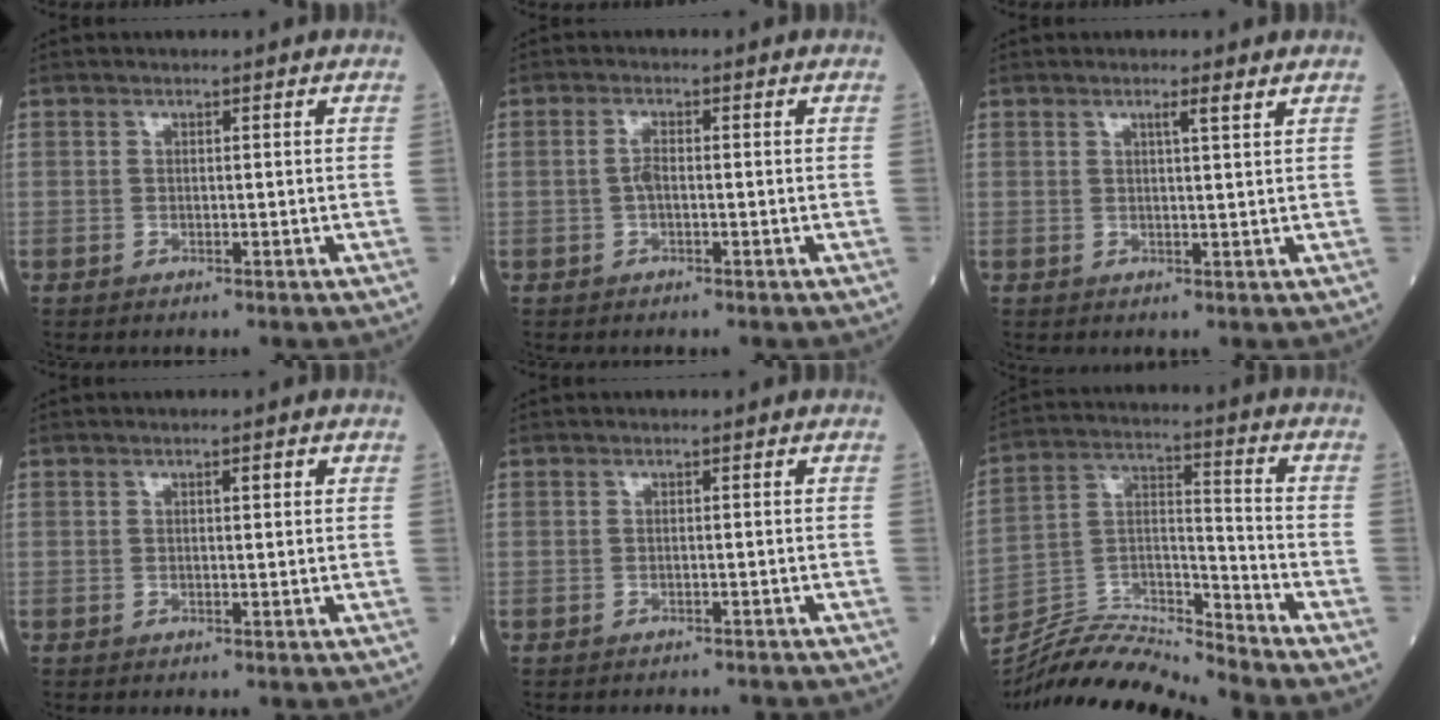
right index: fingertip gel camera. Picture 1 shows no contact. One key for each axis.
{"total": 1.9, "fx": -0.2, "fy": 0.6, "fz": 1.8, "tx": -0.040, "ty": 0.003, "tz": -0.005}
{"total": 1.7, "fx": 1.1, "fy": -0.3, "fz": 1.3, "tx": -0.023, "ty": 0.001, "tz": 0.020}
{"total": 1.1, "fx": 0.5, "fy": 0.2, "fz": 1.0, "tx": -0.014, "ty": 0.002, "tz": 0.005}
{"total": 3.1, "fx": -3.1, "fy": 0.3, "fz": 0.3, "tx": -0.002, "ty": -0.007, "tz": -0.035}
{"total": 12.8, "fx": -12.6, "fy": -1.0, "fz": 2.0, "tx": -0.034, "ty": 0.036, "tz": -0.238}